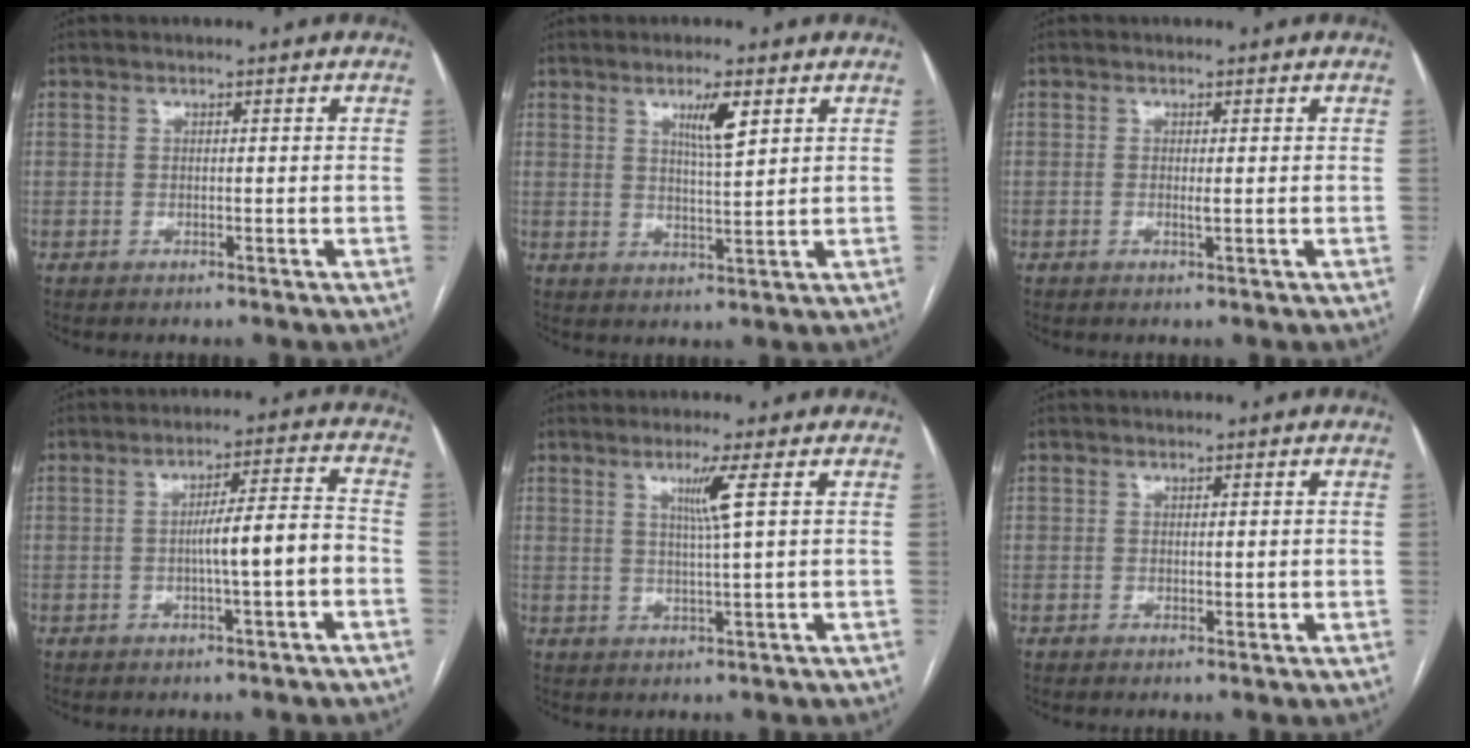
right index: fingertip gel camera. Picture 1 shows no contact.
{"total": 4.9, "force": [2.5, 0.4, 4.3], "torque": [-0.074, -0.005, 0.042]}
{"total": 0.8, "force": [0.0, 0.0, 0.8], "torque": [-0.016, -0.002, 0.001]}
{"total": 7.3, "force": [-1.6, 0.2, 7.1], "torque": [-0.113, 0.017, -0.025]}
{"total": 4.2, "force": [1.5, -1.2, 3.7], "torque": [-0.073, -0.006, 0.031]}
{"total": 1.0, "force": [0.2, 0.6, 0.7], "torque": [-0.008, -0.002, 0.004]}